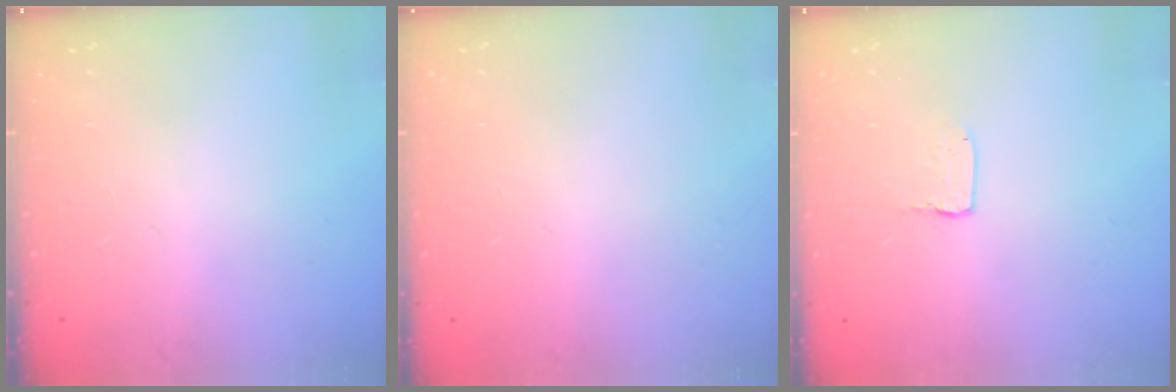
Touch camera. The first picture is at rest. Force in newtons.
{"total": 0.0}
{"total": 1.7, "press": 1.6, "slide": 0.1}